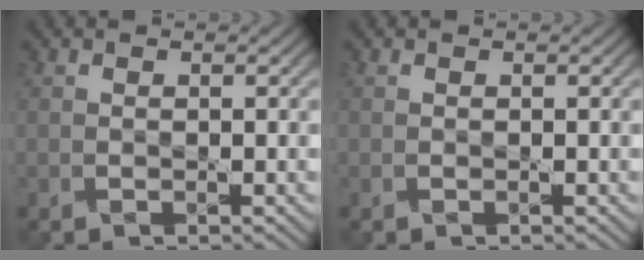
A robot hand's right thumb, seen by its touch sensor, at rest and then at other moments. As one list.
[{"total": 0.0}]